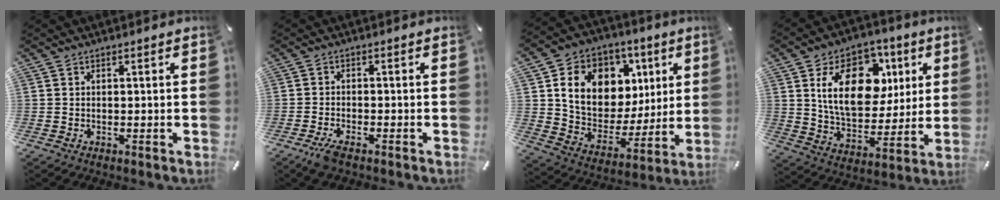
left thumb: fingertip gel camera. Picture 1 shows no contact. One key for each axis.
{"total": 3.3, "fx": -2.4, "fy": 0.9, "fz": 2.1, "tx": -0.045, "ty": 0.004, "tz": -0.046}
{"total": 15.8, "fx": 5.7, "fy": 12.4, "fz": 8.1, "tx": -0.132, "ty": -0.023, "tz": 0.113}
{"total": 20.2, "fx": 6.7, "fy": 13.3, "fz": 13.7, "tx": -0.233, "ty": -0.002, "tz": 0.116}